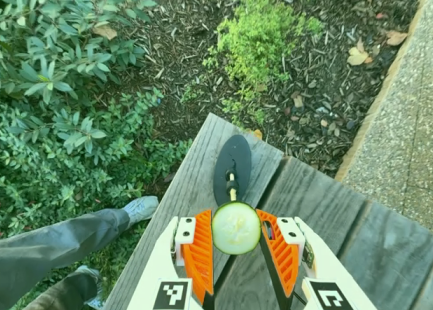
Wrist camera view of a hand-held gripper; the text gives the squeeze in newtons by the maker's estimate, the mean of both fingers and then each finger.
{"total": 6.1, "left": 5.9, "right": 6.4}